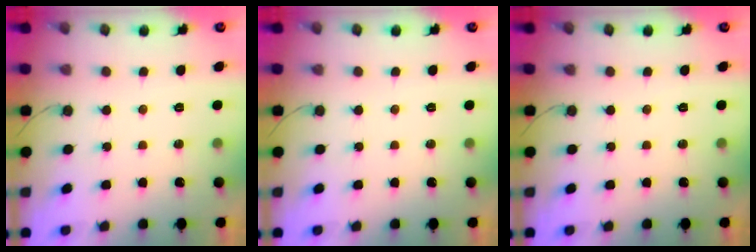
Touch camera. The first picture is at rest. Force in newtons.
{"total": 0.0}
{"total": 0.0}